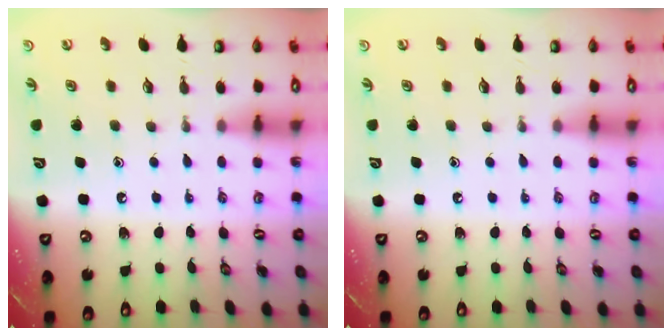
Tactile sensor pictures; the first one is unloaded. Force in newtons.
{"total": 0.0}